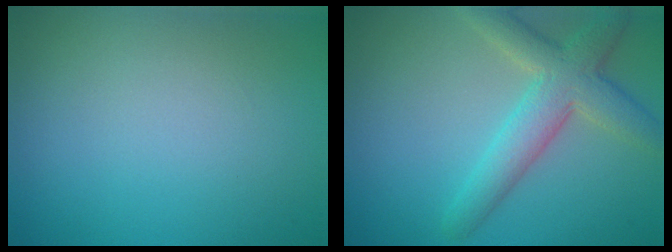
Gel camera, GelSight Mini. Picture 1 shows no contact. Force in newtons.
{"total": 4.9, "press": 4.9, "slide": 0.3}